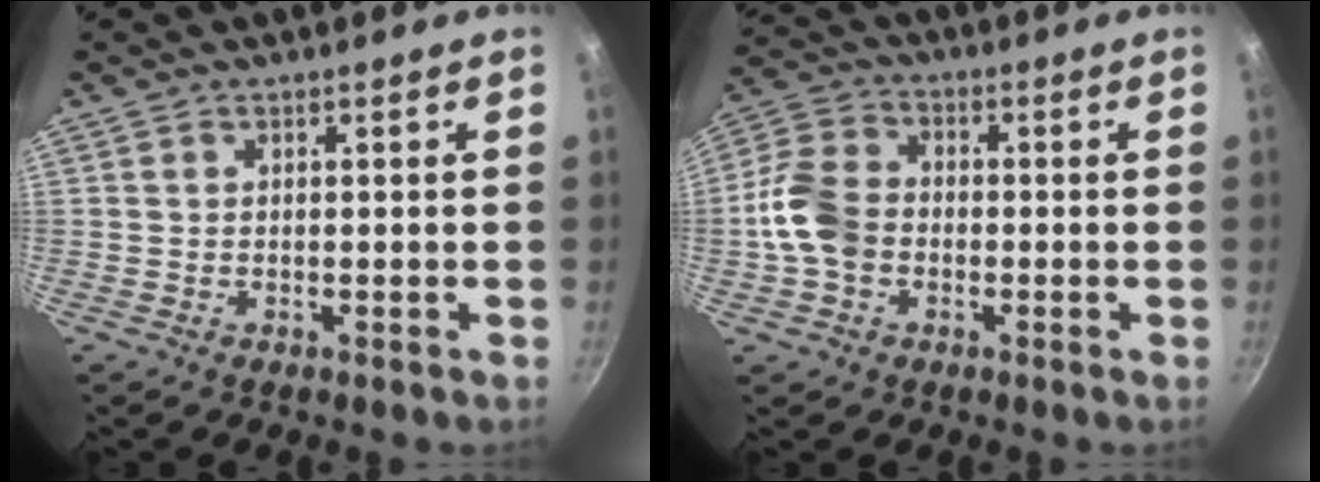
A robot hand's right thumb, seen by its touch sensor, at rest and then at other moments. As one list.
[{"total": 9.9, "force": [-1.6, 7.4, 6.4], "torque": [-0.111, 0.024, -0.048]}]